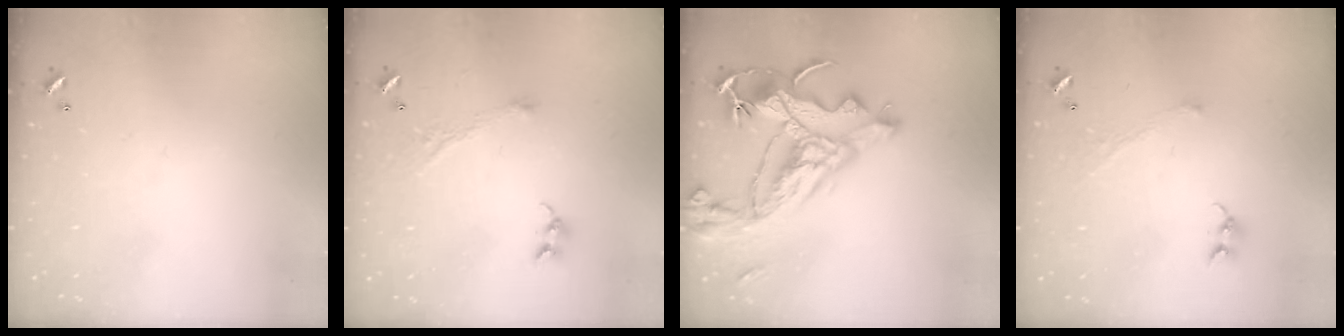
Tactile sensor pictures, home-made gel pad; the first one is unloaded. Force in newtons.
{"total": 2.9, "press": 2.8, "slide": 0.4}
{"total": 14.9, "press": 14.7, "slide": 2.3}
{"total": 1.3, "press": 1.2, "slide": 0.5}